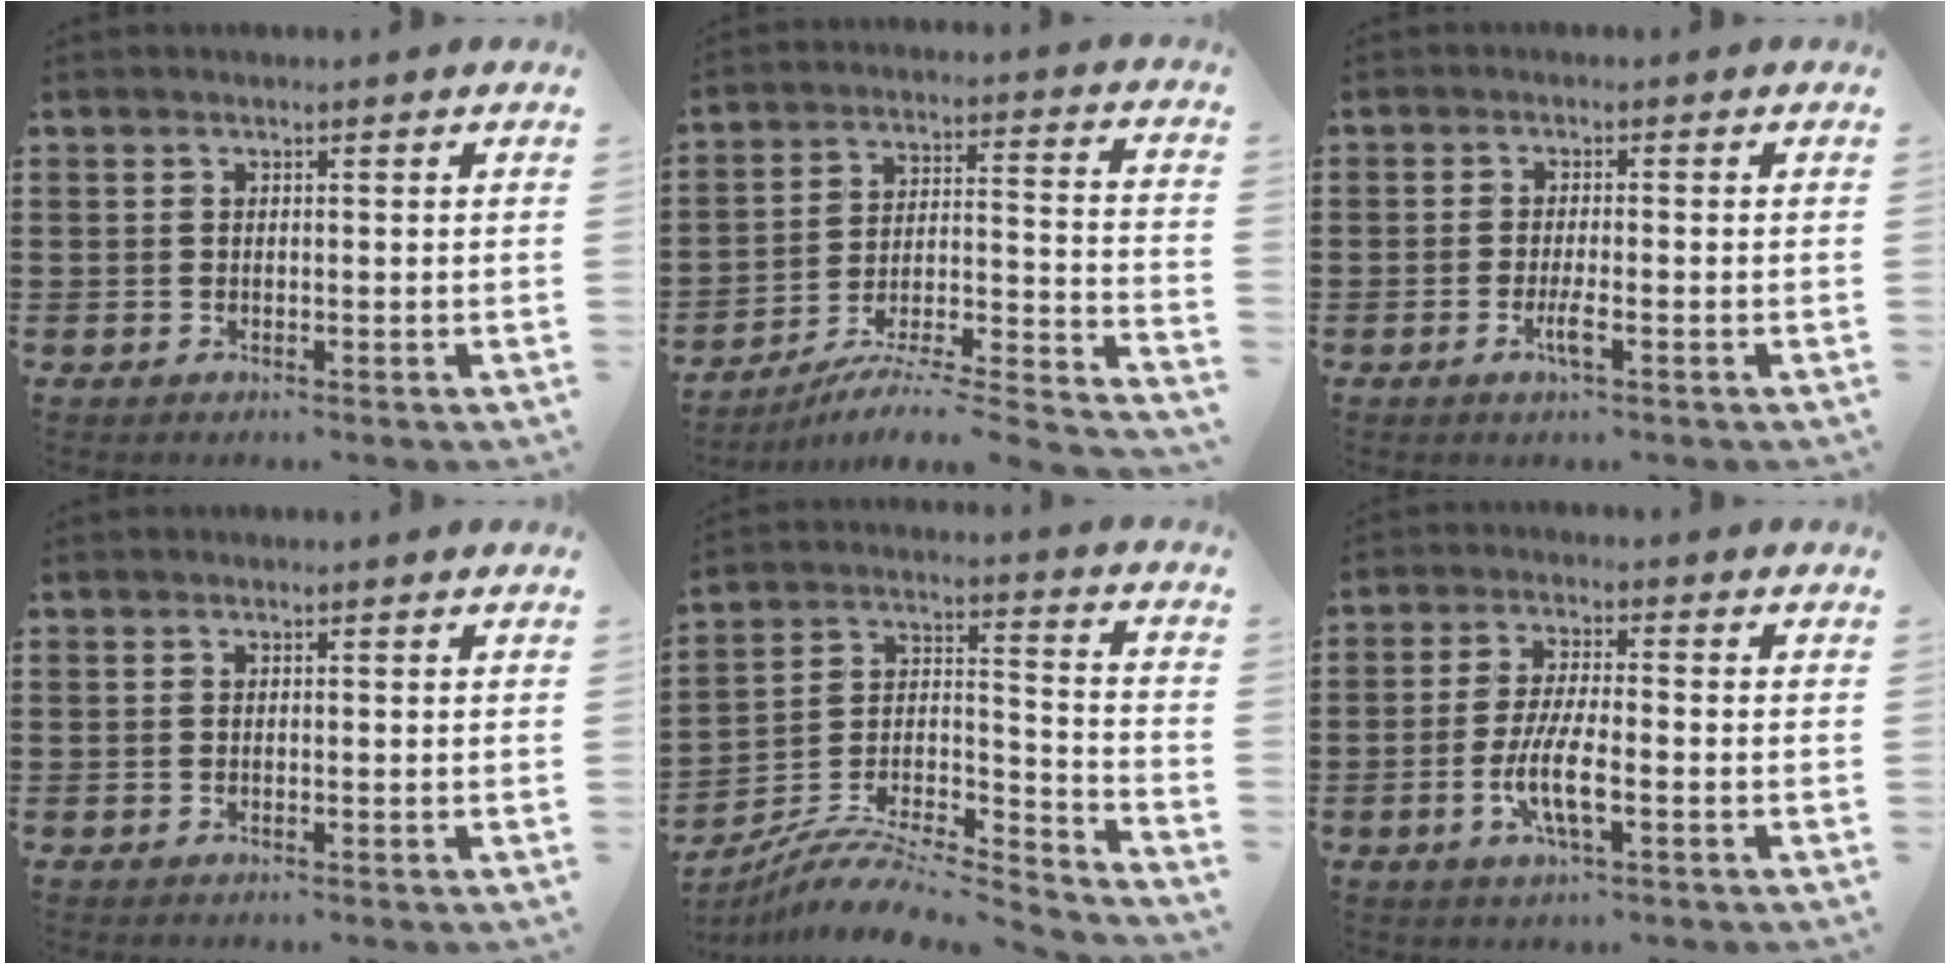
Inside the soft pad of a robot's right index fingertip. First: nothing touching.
{"total": 5.7, "force": [-4.8, 0.0, 3.0], "torque": [-0.049, -0.017, -0.100]}
{"total": 2.9, "force": [-1.3, 0.3, 2.6], "torque": [-0.066, -0.009, -0.030]}
{"total": 0.0}
{"total": 8.1, "force": [-7.2, 1.7, 3.2], "torque": [-0.052, 0.006, -0.142]}
{"total": 6.8, "force": [-2.3, 1.6, 6.2], "torque": [-0.136, -0.012, -0.048]}